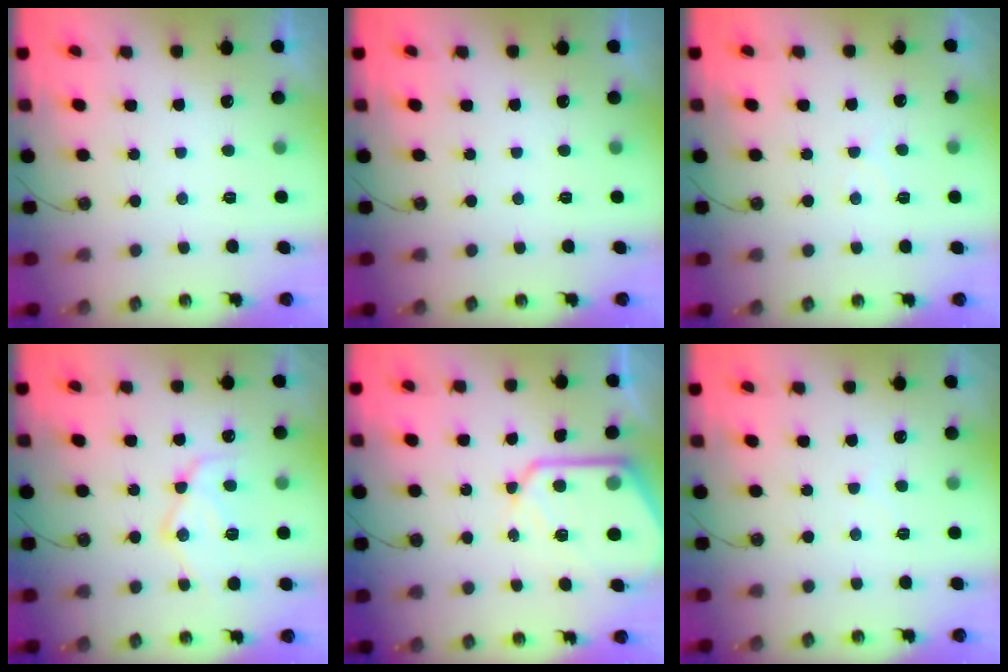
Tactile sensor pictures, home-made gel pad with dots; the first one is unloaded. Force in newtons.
{"total": 0.0}
{"total": 3.6, "press": 3.5, "slide": 0.5}
{"total": 14.8, "press": 14.7, "slide": 1.2}
{"total": 13.3, "press": 13.2, "slide": 1.5}
{"total": 2.5, "press": 2.5, "slide": 0.4}